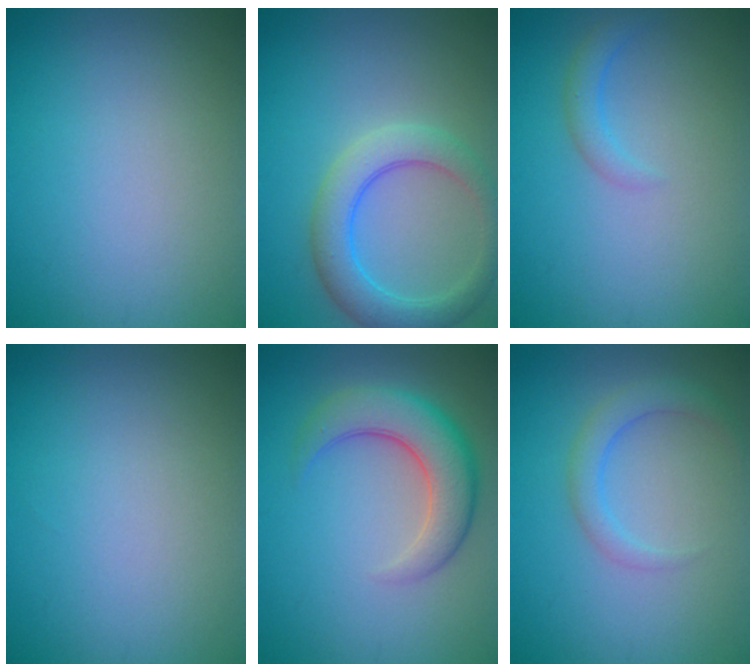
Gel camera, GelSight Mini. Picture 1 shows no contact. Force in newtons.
{"total": 4.5, "press": 4.5, "slide": 0.3}
{"total": 1.5, "press": 1.5, "slide": 0.2}
{"total": 0.0}
{"total": 5.9, "press": 5.8, "slide": 0.6}
{"total": 2.2, "press": 2.2, "slide": 0.1}